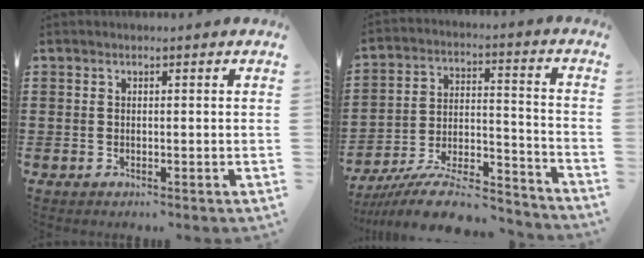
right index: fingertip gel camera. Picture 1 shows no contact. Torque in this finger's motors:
{"motor_torque": [-0.99, 0.28, -0.65, -0.21]}